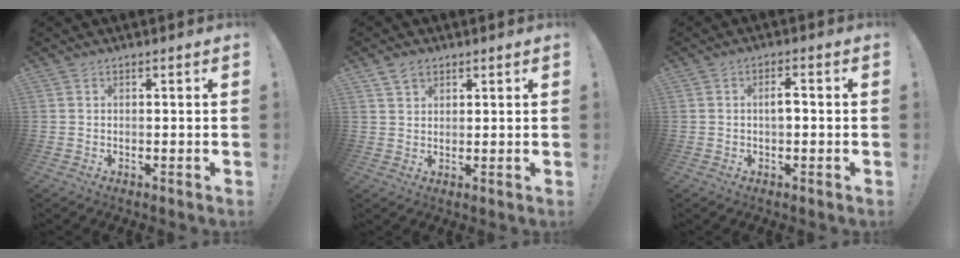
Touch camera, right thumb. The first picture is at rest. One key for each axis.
{"total": 3.9, "fx": 2.5, "fy": 2.6, "fz": 1.4, "tx": -0.028, "ty": -0.004, "tz": 0.047}
{"total": 2.8, "fx": -0.4, "fy": 0.9, "fz": 2.6, "tx": -0.041, "ty": 0.006, "tz": -0.010}